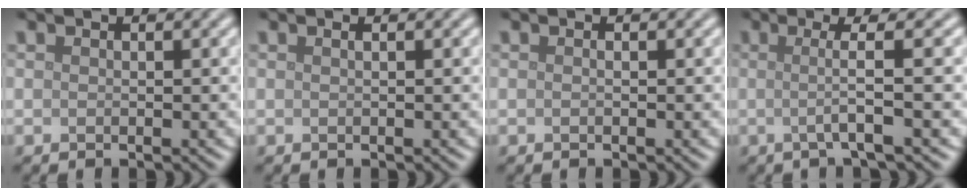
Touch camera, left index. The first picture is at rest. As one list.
[{"total": 0.7, "force": [0.3, 0.3, 0.5], "torque": [-0.007, 0.001, -0.001]}, {"total": 0.0}, {"total": 3.7, "force": [0.1, 0.5, 3.6], "torque": [-0.059, 0.000, -0.008]}]